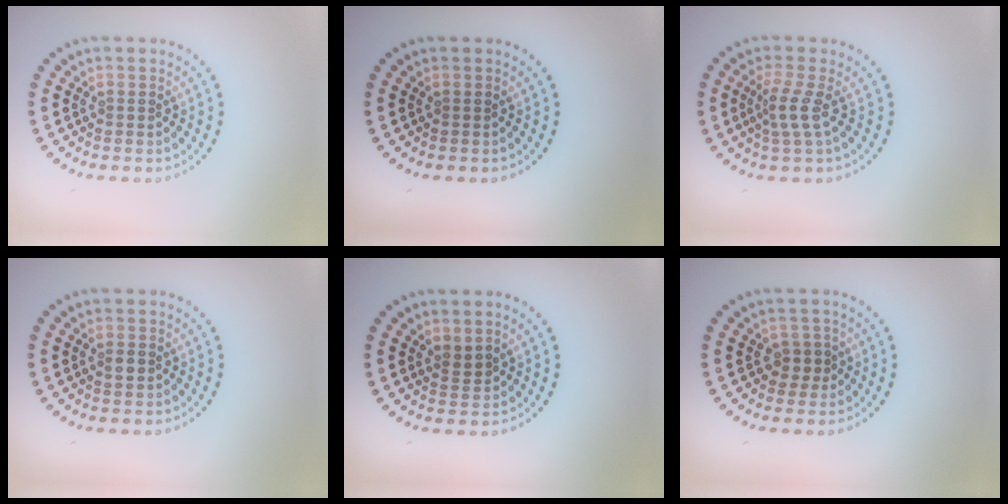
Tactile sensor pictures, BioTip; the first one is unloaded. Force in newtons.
{"total": 0.0}
{"total": 2.3, "press": 1.6, "slide": 1.7}
{"total": 0.9, "press": 0.8, "slide": 0.3}
{"total": 1.3, "press": 1.0, "slide": 0.8}
{"total": 1.6, "press": 1.4, "slide": 0.9}